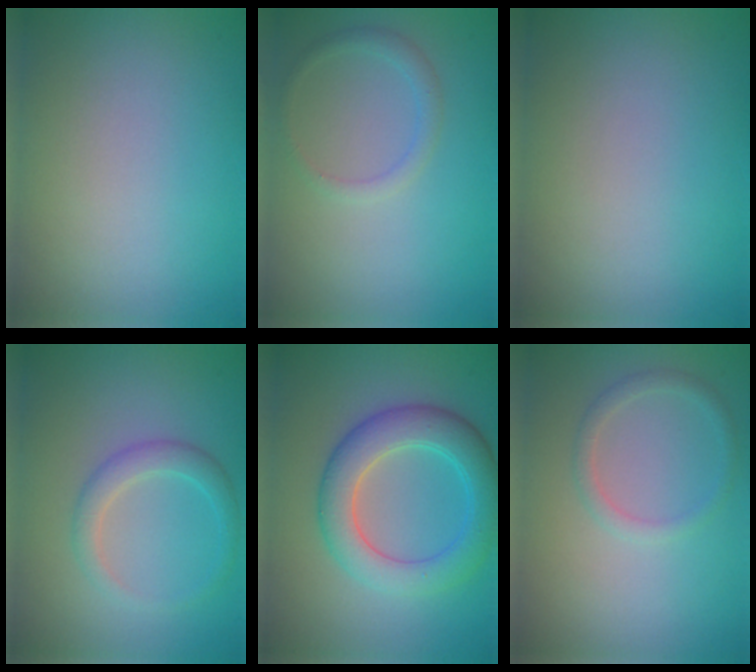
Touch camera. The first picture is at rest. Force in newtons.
{"total": 1.4, "press": 1.4, "slide": 0.2}
{"total": 0.0}
{"total": 2.2, "press": 2.2, "slide": 0.1}
{"total": 5.8, "press": 5.8, "slide": 0.2}
{"total": 1.3, "press": 1.3, "slide": 0.1}